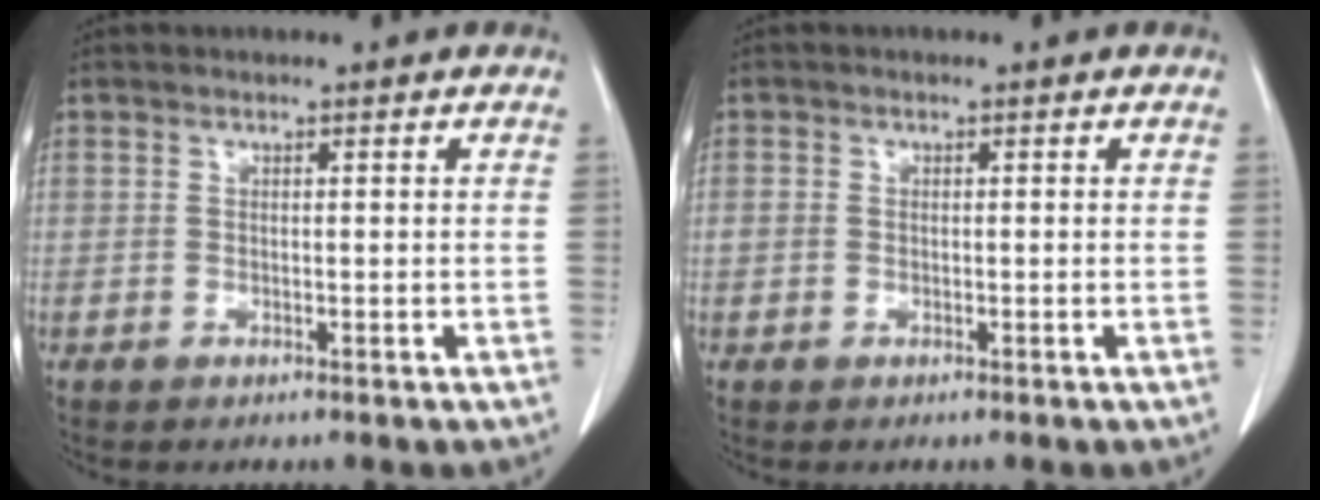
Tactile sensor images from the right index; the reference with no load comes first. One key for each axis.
{"total": 1.1, "fx": -0.1, "fy": 0.9, "fz": 0.5, "tx": -0.010, "ty": 0.008, "tz": 0.000}